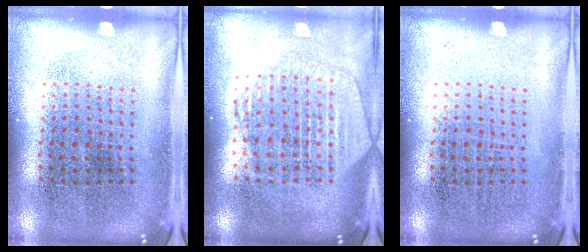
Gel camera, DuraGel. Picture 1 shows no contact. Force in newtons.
{"total": 2.3, "press": 2.0, "slide": 1.0}
{"total": 0.0}